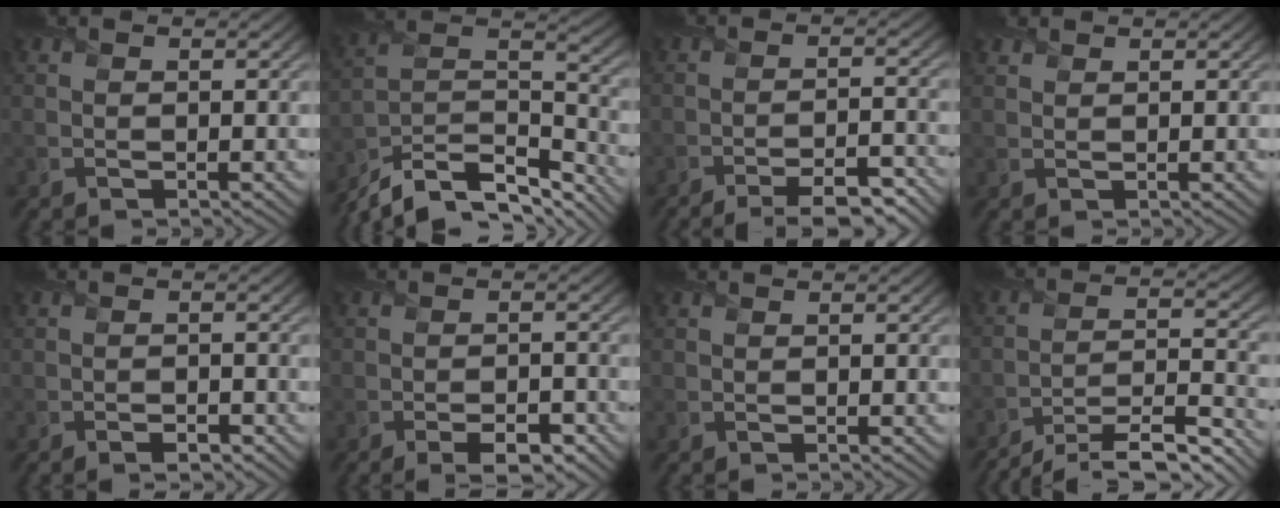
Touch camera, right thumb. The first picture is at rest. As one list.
[{"total": 13.0, "force": [-10.0, 4.9, 6.7], "torque": [-0.156, -0.011, -0.174]}, {"total": 7.9, "force": [-6.0, 1.8, 4.8], "torque": [-0.075, 0.007, -0.089]}, {"total": 1.1, "force": [1.0, 0.4, 0.3], "torque": [-0.011, 0.002, 0.026]}, {"total": 1.8, "force": [-1.1, 0.7, 1.2], "torque": [-0.019, -0.001, -0.020]}, {"total": 3.9, "force": [-2.4, 1.4, 2.8], "torque": [-0.043, 0.000, -0.035]}, {"total": 0.0}, {"total": 13.1, "force": [-11.2, 2.5, 6.2], "torque": [-0.109, -0.001, -0.172]}]